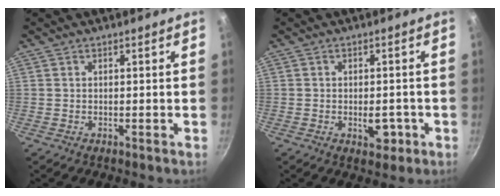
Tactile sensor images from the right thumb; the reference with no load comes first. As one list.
[{"total": 3.8, "force": [-1.3, 2.2, 2.8], "torque": [-0.021, 0.005, -0.011]}]